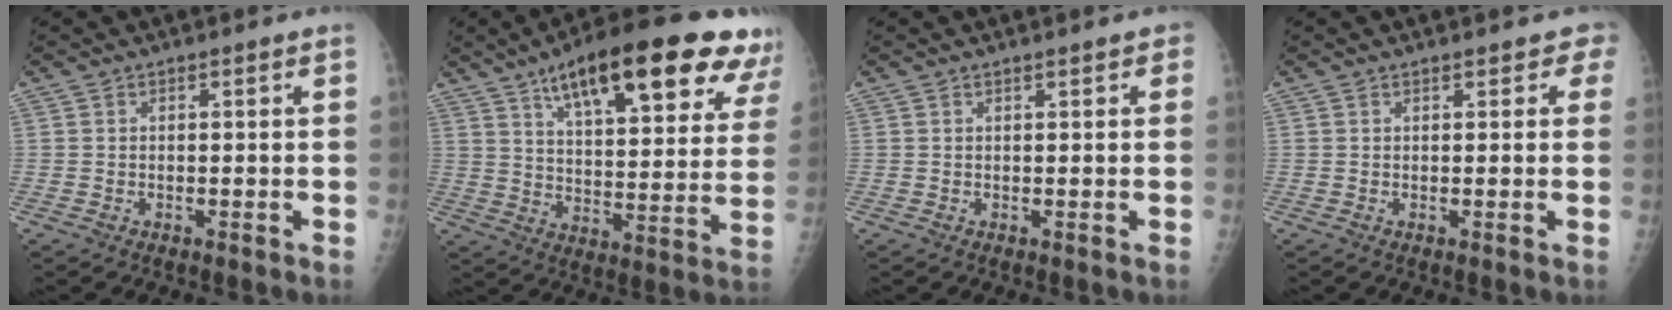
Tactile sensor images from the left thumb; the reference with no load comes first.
{"total": 26.9, "force": [15.7, 8.1, 20.2], "torque": [-0.259, -0.030, 0.229]}
{"total": 1.1, "force": [0.7, 0.5, 0.7], "torque": [-0.002, 0.001, 0.005]}
{"total": 2.2, "force": [1.6, 1.3, 0.8], "torque": [0.020, -0.001, 0.009]}